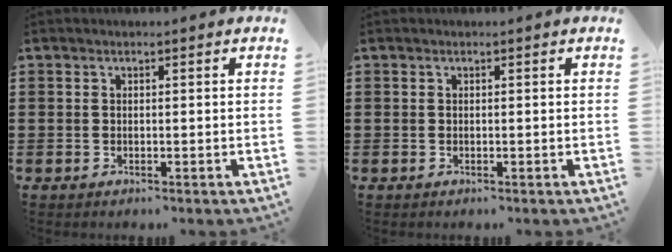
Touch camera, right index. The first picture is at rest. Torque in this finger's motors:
{"motor_torque": [0.00, 0.00, 0.00, 0.00]}